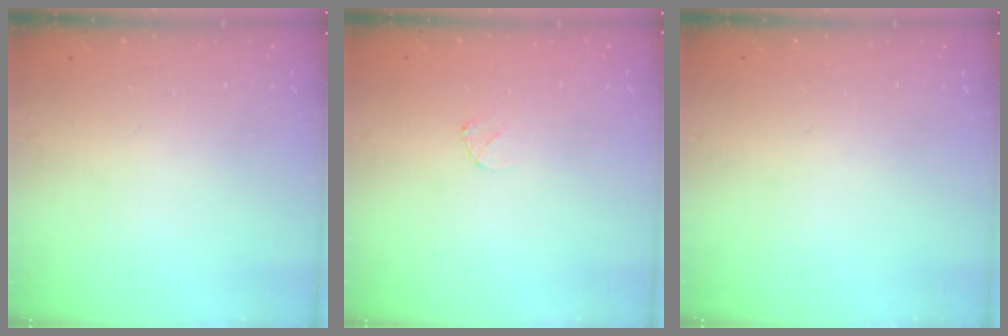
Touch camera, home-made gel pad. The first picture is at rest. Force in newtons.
{"total": 2.6, "press": 2.6, "slide": 0.3}
{"total": 0.0}